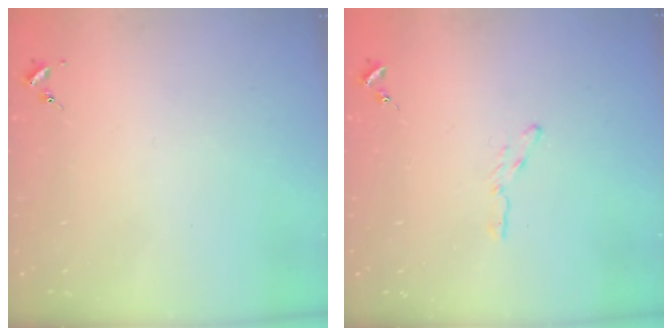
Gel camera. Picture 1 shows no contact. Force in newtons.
{"total": 3.4, "press": 3.4, "slide": 0.3}